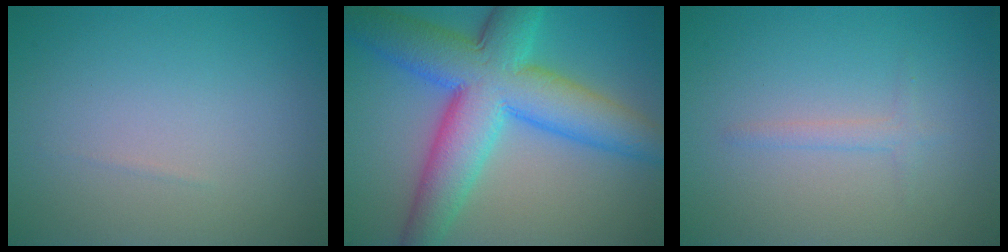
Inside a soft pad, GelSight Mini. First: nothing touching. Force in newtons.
{"total": 11.5, "press": 11.5, "slide": 0.2}
{"total": 1.1, "press": 1.1, "slide": 0.1}